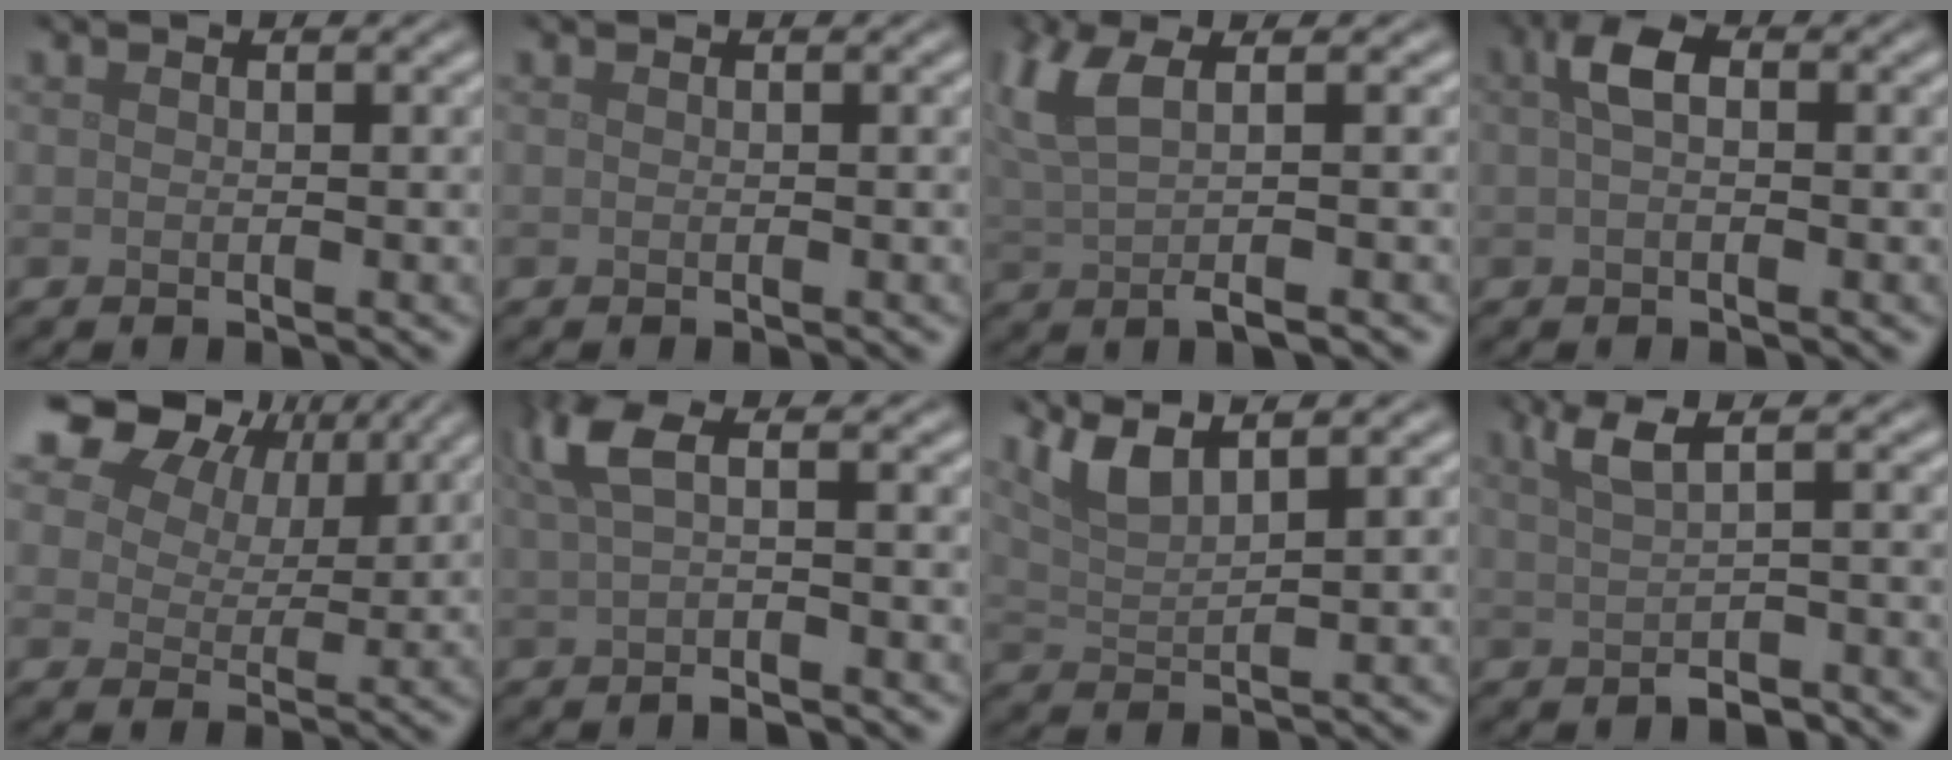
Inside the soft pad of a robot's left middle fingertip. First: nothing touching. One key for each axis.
{"total": 0.0}
{"total": 4.9, "fx": 1.0, "fy": 1.5, "fz": 4.6, "tx": -0.087, "ty": 0.005, "tz": 0.019}
{"total": 2.4, "fx": 0.4, "fy": 1.2, "fz": 2.0, "tx": -0.038, "ty": 0.008, "tz": 0.002}
{"total": 15.4, "fx": 9.7, "fy": 9.3, "fz": 7.6, "tx": -0.170, "ty": 0.030, "tz": 0.178}
{"total": 3.7, "fx": 0.4, "fy": 1.0, "fz": 3.5, "tx": -0.068, "ty": 0.006, "tz": 0.004}
{"total": 3.8, "fx": 2.8, "fy": 0.9, "fz": 2.4, "tx": -0.048, "ty": 0.008, "tz": 0.059}
{"total": 3.3, "fx": 0.5, "fy": 1.2, "fz": 3.0, "tx": -0.046, "ty": 0.001, "tz": 0.010}